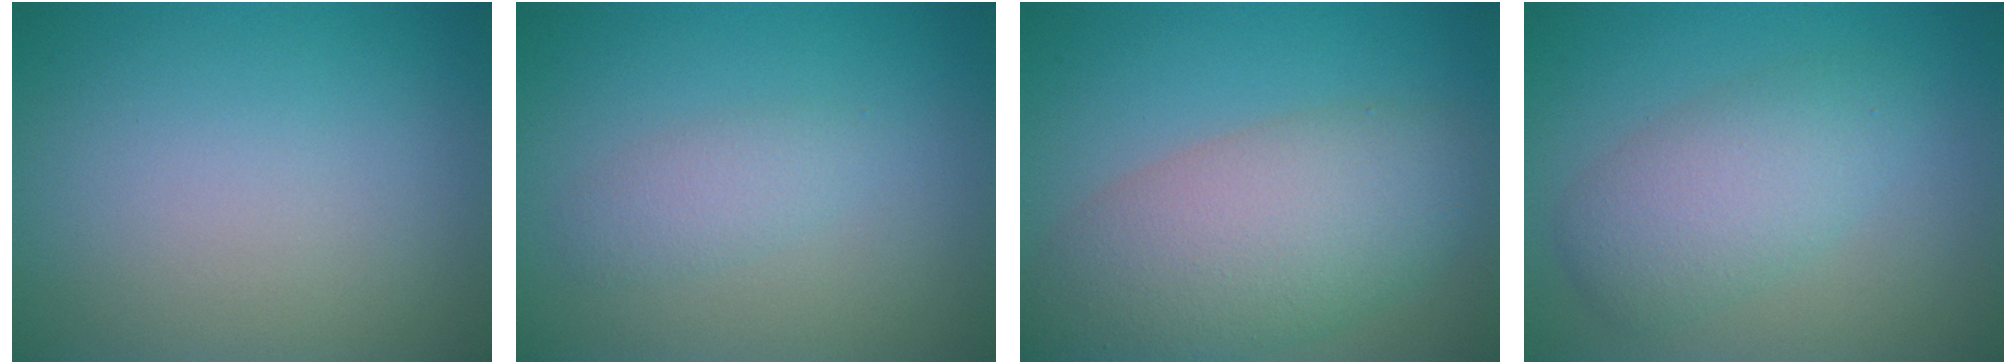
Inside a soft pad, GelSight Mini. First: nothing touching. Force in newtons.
{"total": 1.7, "press": 1.7, "slide": 0.1}
{"total": 8.1, "press": 8.1, "slide": 0.4}
{"total": 4.5, "press": 4.5, "slide": 0.1}